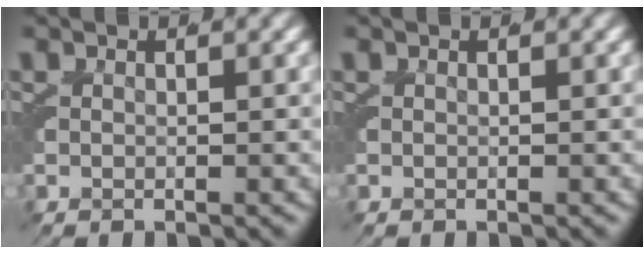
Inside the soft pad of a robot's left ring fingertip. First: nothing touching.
{"total": 0.0}